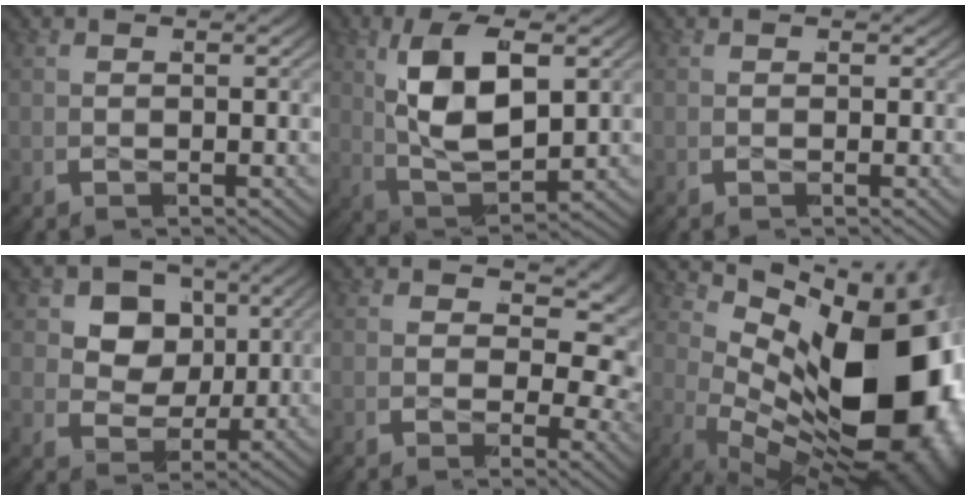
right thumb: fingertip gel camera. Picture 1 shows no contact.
{"total": 11.8, "force": [-0.5, 7.5, 9.2], "torque": [-0.207, -0.030, 0.006]}
{"total": 1.5, "force": [0.3, 1.1, 1.0], "torque": [-0.011, -0.006, 0.004]}
{"total": 10.1, "force": [1.4, 7.8, 6.2], "torque": [-0.125, -0.015, 0.024]}
{"total": 7.7, "force": [-0.1, 4.8, 6.0], "torque": [-0.085, -0.015, 0.002]}
{"total": 24.7, "force": [-0.7, 14.0, 20.3], "torque": [-0.296, -0.022, 0.007]}